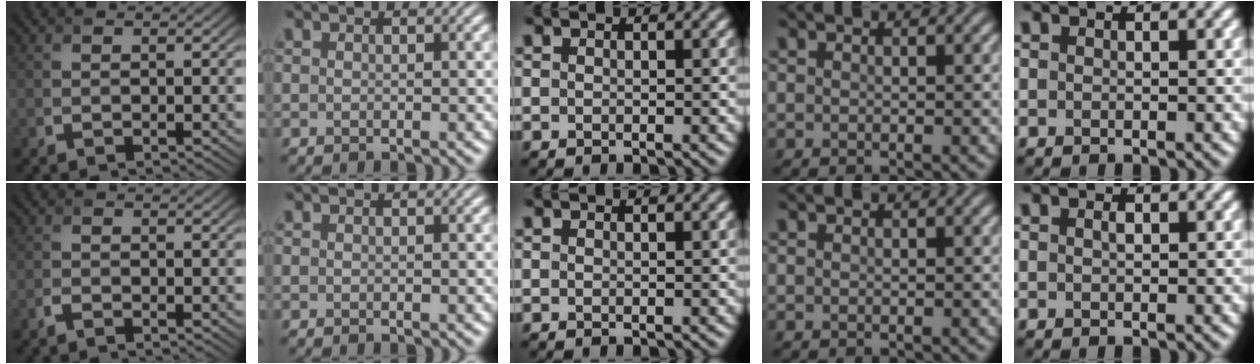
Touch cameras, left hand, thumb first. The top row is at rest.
{"thumb": {"total": 0.8, "force": [-0.7, 0.2, 0.4], "torque": [-0.009, 0.000, -0.015]}, "little": {"total": 0.7, "force": [0.2, 0.3, 0.6], "torque": [-0.013, 0.003, 0.003]}}